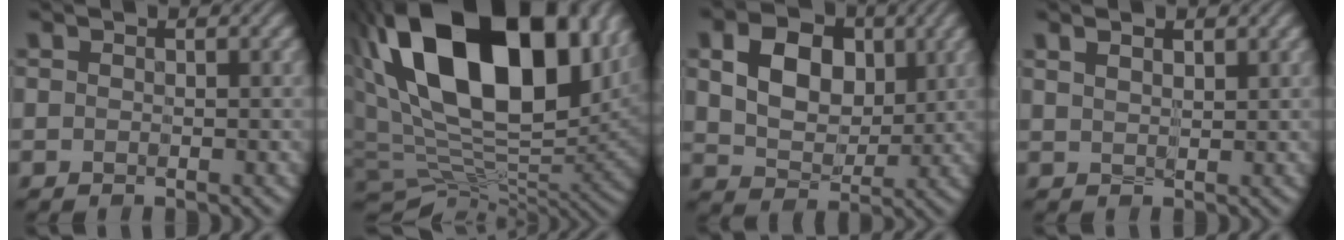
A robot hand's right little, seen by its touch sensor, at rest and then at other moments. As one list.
[{"total": 19.1, "force": [7.6, 11.1, 13.6], "torque": [-0.256, 0.013, 0.143]}, {"total": 6.5, "force": [1.4, 4.6, 4.3], "torque": [-0.091, -0.002, 0.017]}, {"total": 2.2, "force": [1.4, 1.0, 1.4], "torque": [-0.022, 0.011, 0.014]}]